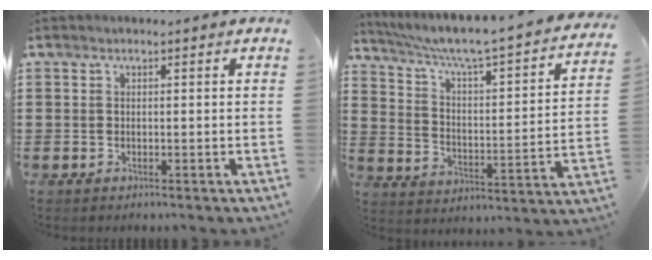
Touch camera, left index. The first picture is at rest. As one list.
[{"total": 4.8, "force": [3.7, 0.1, 3.1], "torque": [-0.078, -0.044, 0.052]}]